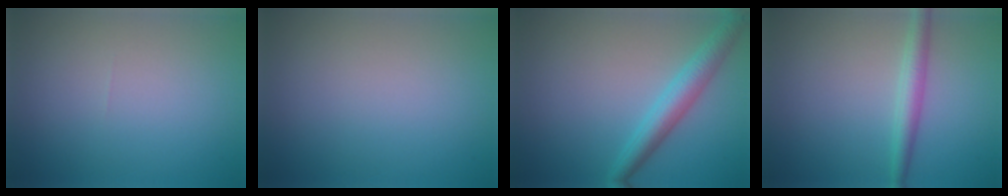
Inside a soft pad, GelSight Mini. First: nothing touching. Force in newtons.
{"total": 0.0}
{"total": 3.8, "press": 3.8, "slide": 0.1}
{"total": 2.5, "press": 2.5, "slide": 0.0}